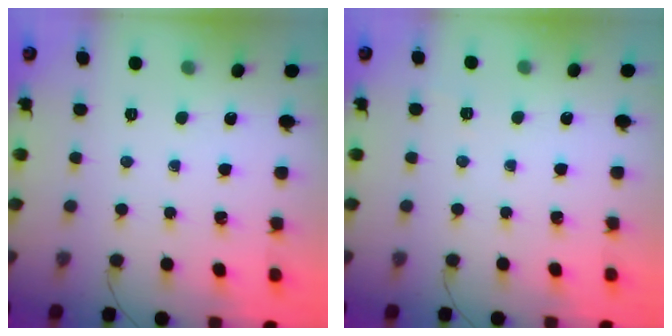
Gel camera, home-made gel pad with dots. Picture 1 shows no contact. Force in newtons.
{"total": 2.0, "press": 1.6, "slide": 1.2}